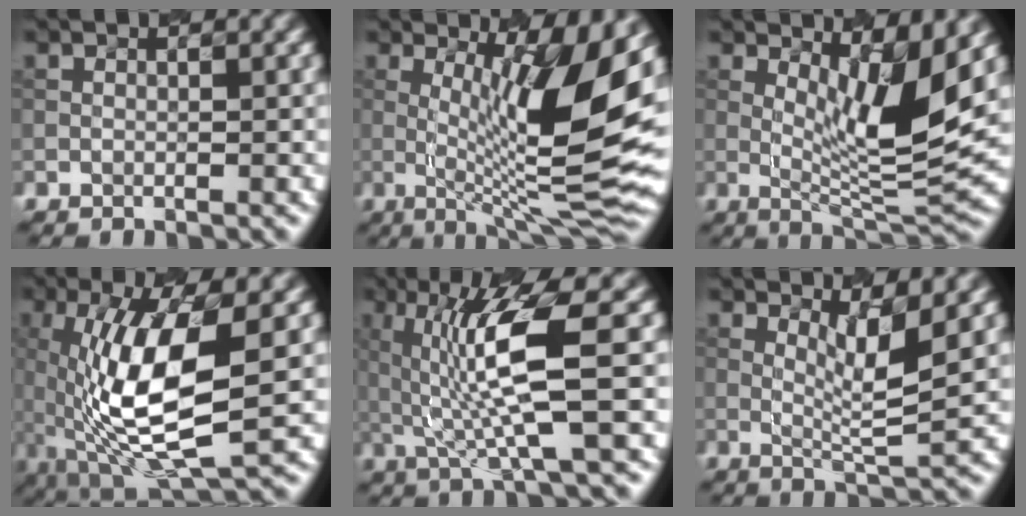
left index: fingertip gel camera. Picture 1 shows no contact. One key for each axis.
{"total": 12.0, "fx": 1.6, "fy": 2.6, "fz": 11.6, "tx": -0.172, "ty": -0.002, "tz": 0.041}
{"total": 7.1, "fx": 1.9, "fy": 1.6, "fz": 6.6, "tx": -0.109, "ty": -0.020, "tz": 0.049}
{"total": 10.1, "fx": -1.3, "fy": 3.5, "fz": 9.4, "tx": -0.188, "ty": 0.002, "tz": -0.012}
{"total": 7.5, "fx": 0.3, "fy": 1.0, "fz": 7.4, "tx": -0.133, "ty": -0.007, "tz": 0.024}
{"total": 3.5, "fx": 1.1, "fy": 0.3, "fz": 3.3, "tx": -0.063, "ty": -0.007, "tz": 0.036}